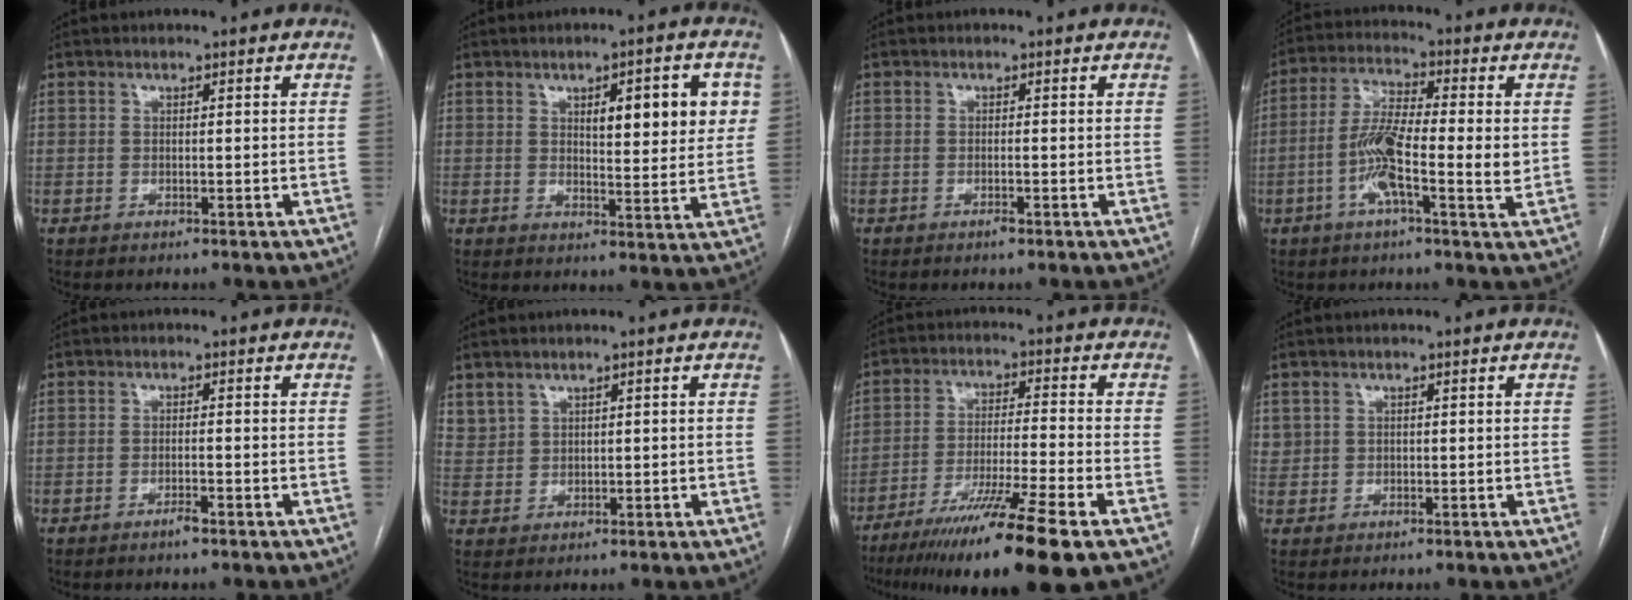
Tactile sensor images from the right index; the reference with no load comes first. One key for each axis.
{"total": 9.7, "fx": 3.1, "fy": 2.5, "fz": 8.8, "tx": -0.116, "ty": 0.008, "tz": 0.043}
{"total": 1.1, "fx": -0.7, "fy": 0.1, "fz": 0.8, "tx": -0.018, "ty": -0.002, "tz": -0.010}
{"total": 10.3, "fx": -1.5, "fy": 1.7, "fz": 10.1, "tx": -0.193, "ty": 0.004, "tz": -0.038}
{"total": 1.7, "fx": -1.2, "fy": 0.1, "fz": 1.2, "tx": -0.022, "ty": -0.001, "tz": -0.019}
{"total": 3.0, "fx": 2.2, "fy": 1.9, "fz": 0.4, "tx": -0.008, "ty": 0.007, "tz": 0.054}
{"total": 15.8, "fx": -10.5, "fy": -1.1, "fz": 11.7, "tx": -0.187, "ty": -0.044, "tz": -0.176}
{"total": 1.5, "fx": 0.7, "fy": 1.3, "fz": 0.1, "tx": 0.011, "ty": 0.007, "tz": 0.009}